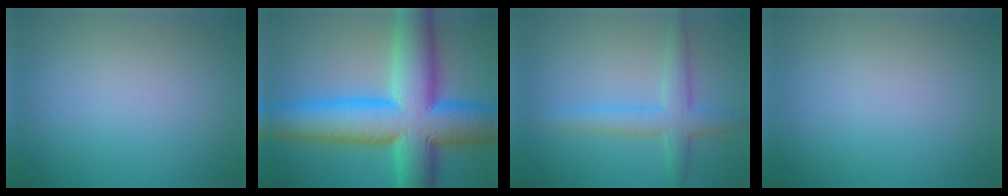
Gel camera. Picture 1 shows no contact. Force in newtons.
{"total": 15.4, "press": 15.4, "slide": 0.3}
{"total": 3.5, "press": 3.5, "slide": 0.1}
{"total": 0.0}